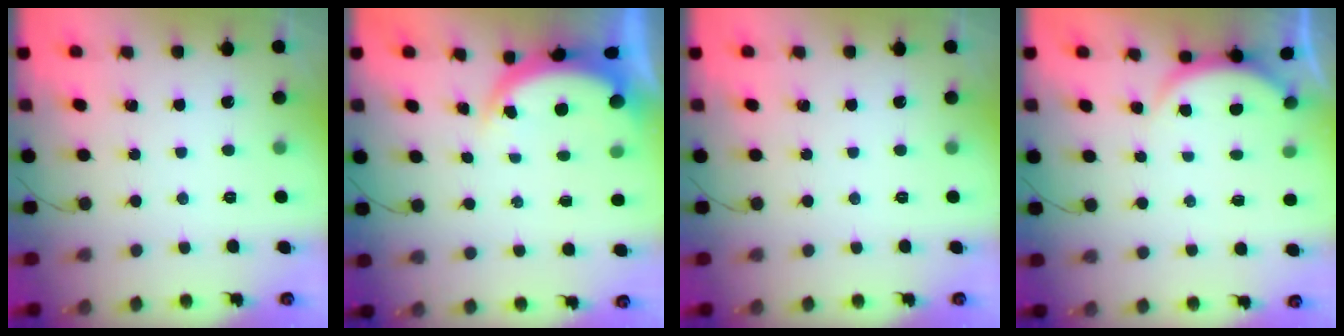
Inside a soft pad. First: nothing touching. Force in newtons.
{"total": 4.7, "press": 4.6, "slide": 0.9}
{"total": 0.0}
{"total": 2.5, "press": 2.5, "slide": 0.6}